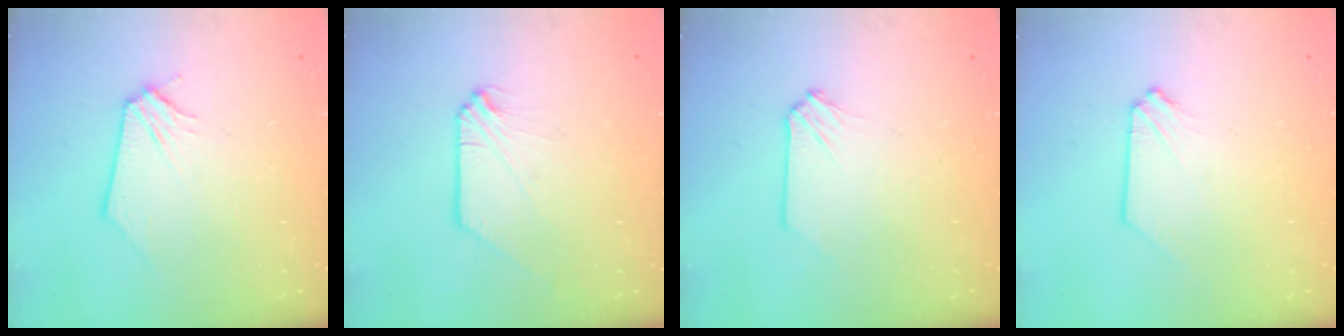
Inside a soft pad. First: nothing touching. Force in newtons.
{"total": 0.0}
{"total": 0.0}
{"total": 0.0}